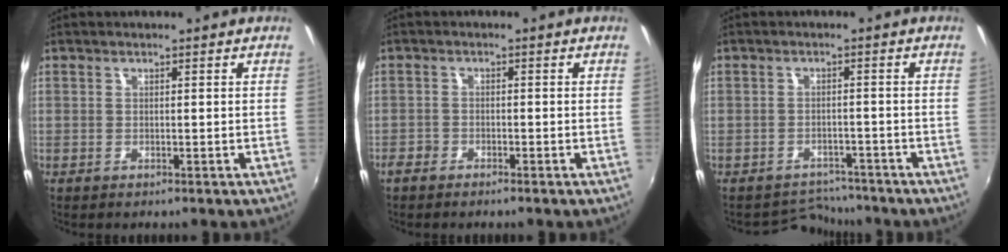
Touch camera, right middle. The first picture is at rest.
{"total": 2.5, "force": [-2.1, 1.0, 0.9], "torque": [-0.029, -0.003, -0.042]}
{"total": 4.5, "force": [-4.2, 1.5, -0.9], "torque": [0.009, 0.014, -0.064]}